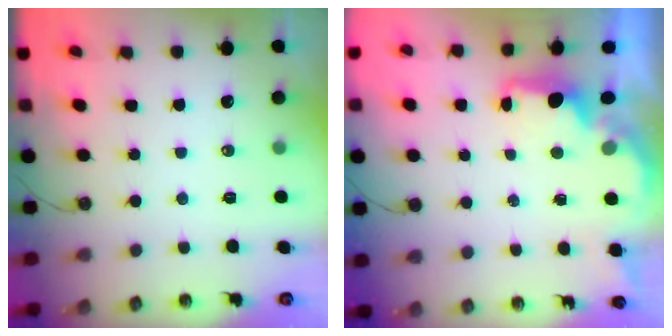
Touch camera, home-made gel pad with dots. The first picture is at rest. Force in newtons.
{"total": 2.0, "press": 1.8, "slide": 0.8}